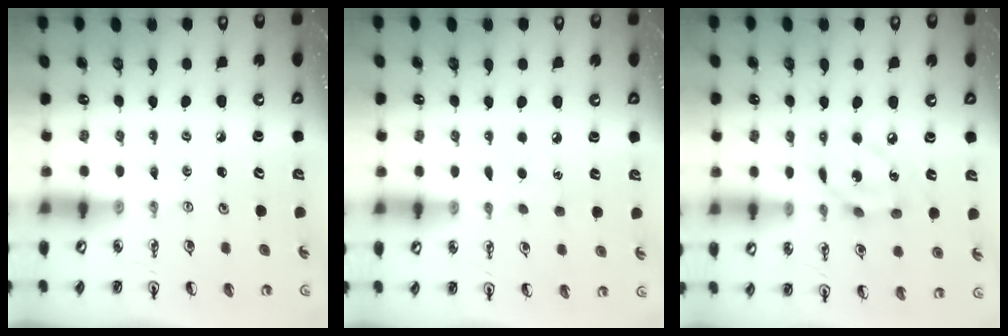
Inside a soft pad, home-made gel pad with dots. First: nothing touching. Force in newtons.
{"total": 3.7, "press": 3.6, "slide": 0.4}
{"total": 10.4, "press": 10.4, "slide": 0.6}